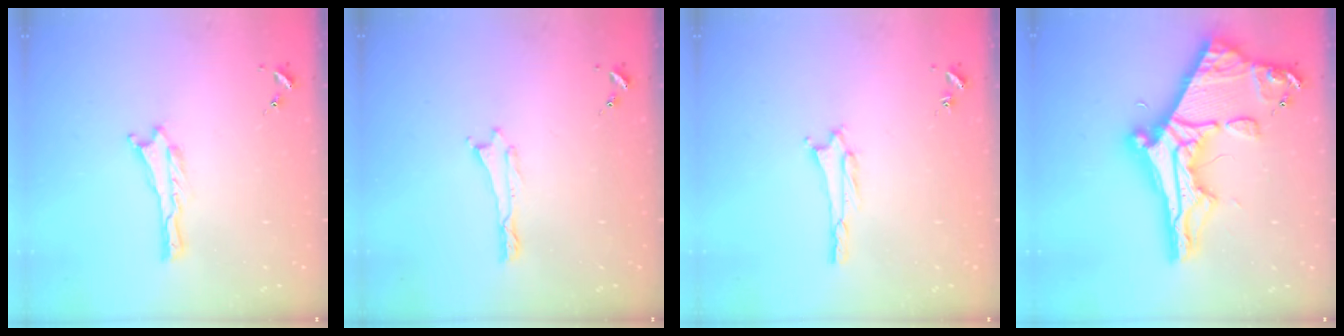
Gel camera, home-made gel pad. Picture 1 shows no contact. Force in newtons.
{"total": 0.0}
{"total": 1.5, "press": 1.5, "slide": 0.3}
{"total": 14.3, "press": 14.3, "slide": 1.2}